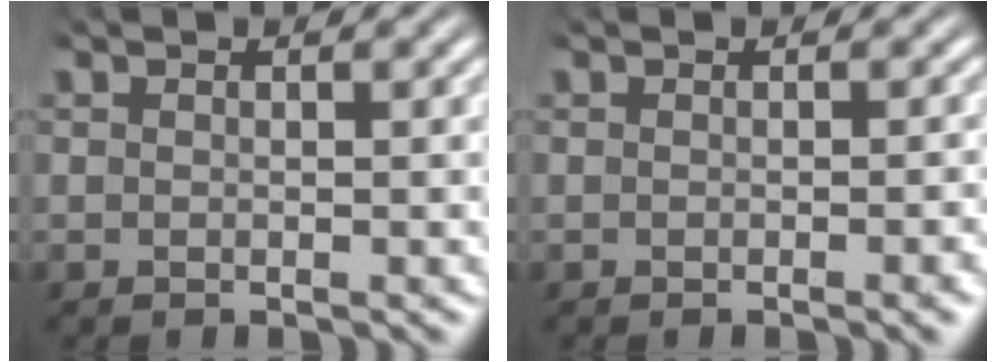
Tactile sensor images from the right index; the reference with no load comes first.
{"total": 0.8, "force": [-0.6, -0.1, 0.6], "torque": [-0.008, 0.007, -0.012]}